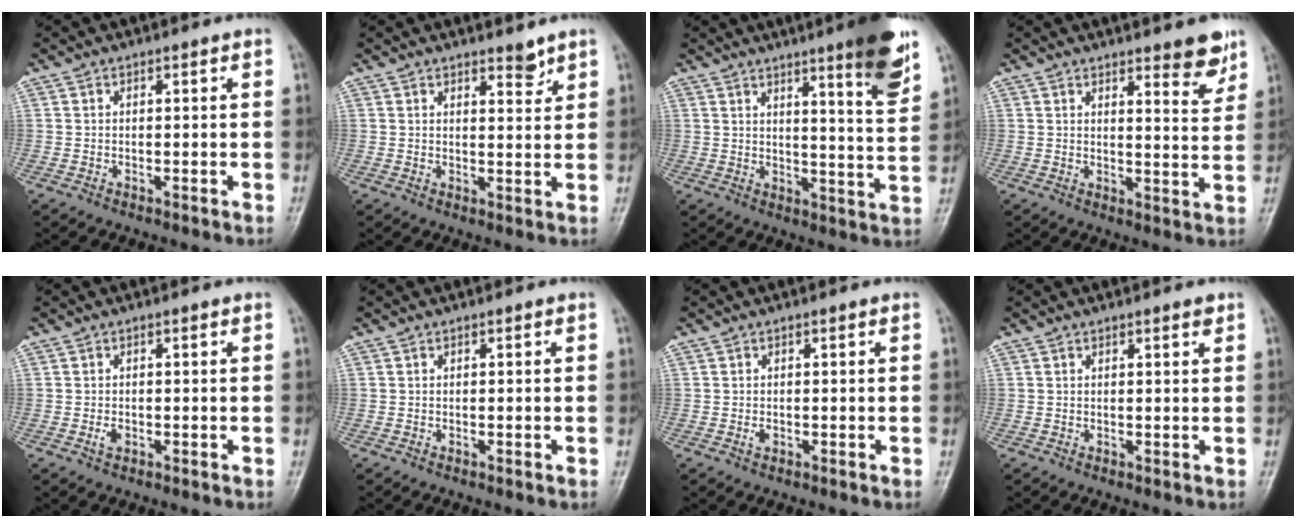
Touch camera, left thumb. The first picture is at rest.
{"total": 2.9, "force": [2.4, 0.9, 1.4], "torque": [-0.010, -0.020, 0.037]}
{"total": 11.9, "force": [7.3, 1.0, 9.4], "torque": [-0.116, -0.044, 0.100]}
{"total": 6.3, "force": [4.5, 1.5, 4.1], "torque": [-0.035, -0.034, 0.057]}
{"total": 1.3, "force": [-0.2, 0.8, 1.0], "torque": [-0.015, -0.002, -0.002]}
{"total": 0.0}
{"total": 1.0, "force": [0.0, 0.6, 0.8], "torque": [-0.010, 0.002, 0.002]}
{"total": 1.3, "force": [0.9, 0.2, 0.8], "torque": [-0.009, -0.006, 0.013]}